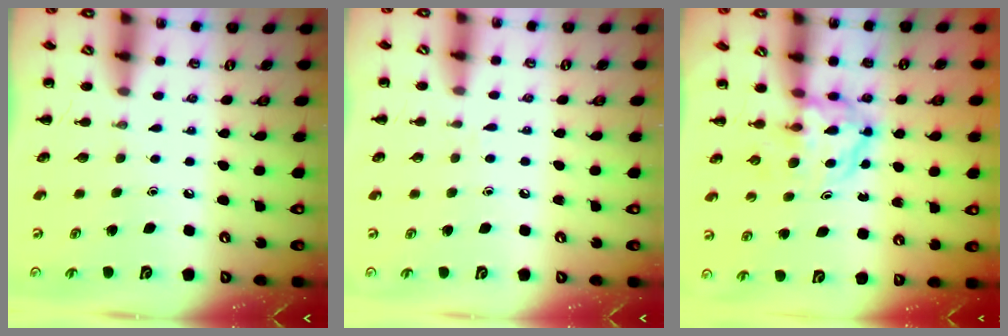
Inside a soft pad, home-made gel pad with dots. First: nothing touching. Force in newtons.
{"total": 2.8, "press": 2.6, "slide": 1.0}
{"total": 3.9, "press": 3.9, "slide": 0.5}